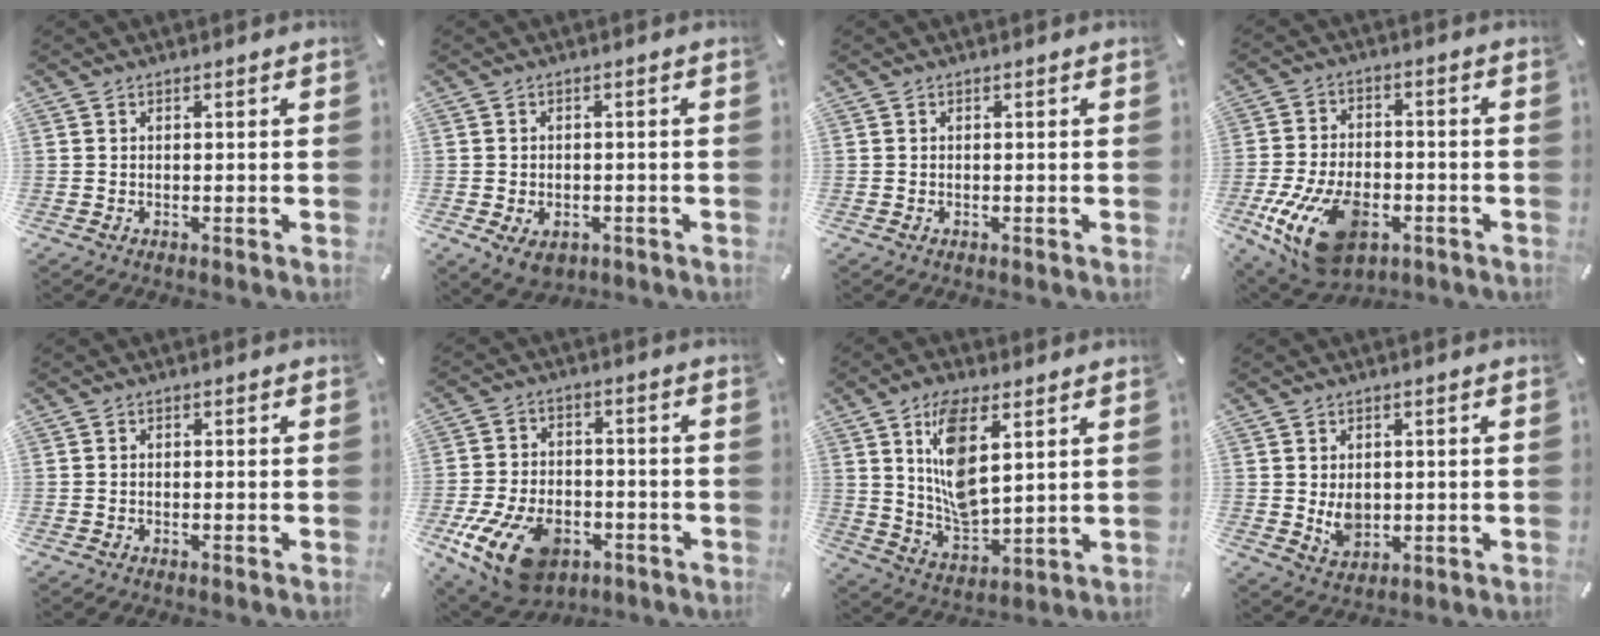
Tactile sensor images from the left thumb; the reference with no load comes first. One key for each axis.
{"total": 4.7, "fx": -1.9, "fy": 3.5, "fz": 2.6, "tx": -0.052, "ty": 0.007, "tz": -0.034}
{"total": 0.5, "fx": -0.3, "fy": 0.3, "fz": 0.3, "tx": -0.006, "ty": -0.002, "tz": -0.005}
{"total": 18.2, "fx": -6.6, "fy": 10.9, "fz": 13.0, "tx": -0.246, "ty": 0.029, "tz": -0.101}
{"total": 0.7, "fx": -0.5, "fy": 0.3, "fz": 0.3, "tx": -0.007, "ty": 0.001, "tz": -0.011}
{"total": 16.3, "fx": -7.8, "fy": 10.0, "fz": 10.4, "tx": -0.204, "ty": 0.046, "tz": -0.125}
{"total": 12.8, "fx": 5.6, "fy": 6.4, "fz": 9.5, "tx": -0.185, "ty": -0.011, "tz": 0.100}
{"total": 5.2, "fx": 0.0, "fy": 4.3, "fz": 3.0, "tx": -0.054, "ty": -0.006, "tz": 0.000}